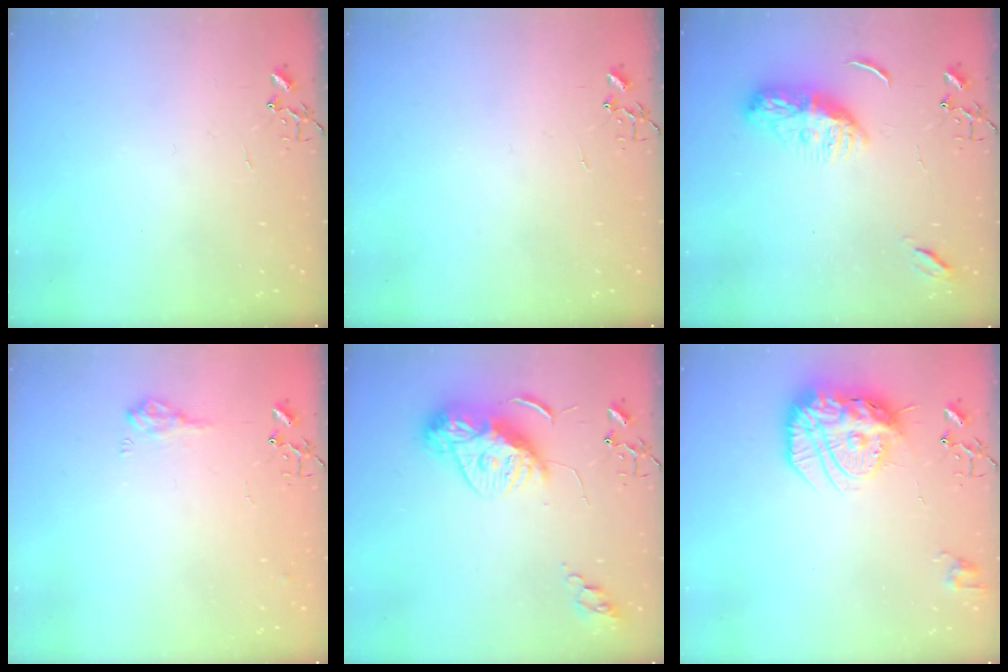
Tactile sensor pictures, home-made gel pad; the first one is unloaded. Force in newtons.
{"total": 0.0}
{"total": 10.1, "press": 10.1, "slide": 0.6}
{"total": 9.3, "press": 9.3, "slide": 0.9}
{"total": 12.1, "press": 12.1, "slide": 1.1}
{"total": 18.3, "press": 18.2, "slide": 1.9}